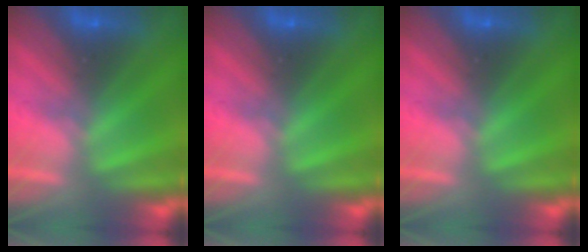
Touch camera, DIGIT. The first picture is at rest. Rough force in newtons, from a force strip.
{"total": 0.0}
{"total": 0.0}